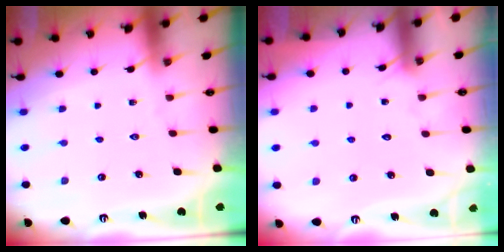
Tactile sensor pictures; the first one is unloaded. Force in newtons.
{"total": 3.6, "press": 3.6, "slide": 0.2}